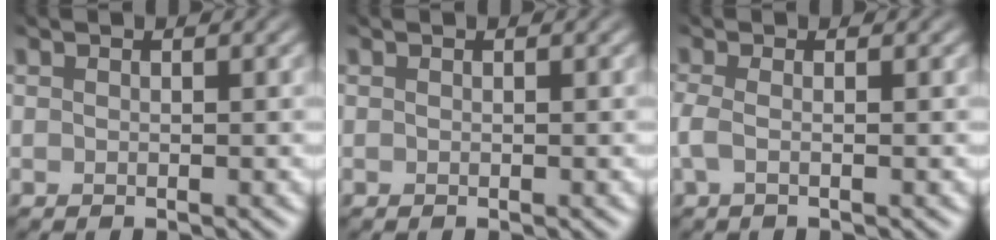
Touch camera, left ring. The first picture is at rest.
{"total": 0.0}
{"total": 1.5, "force": [-0.6, 0.3, 1.4], "torque": [-0.026, 0.001, -0.011]}